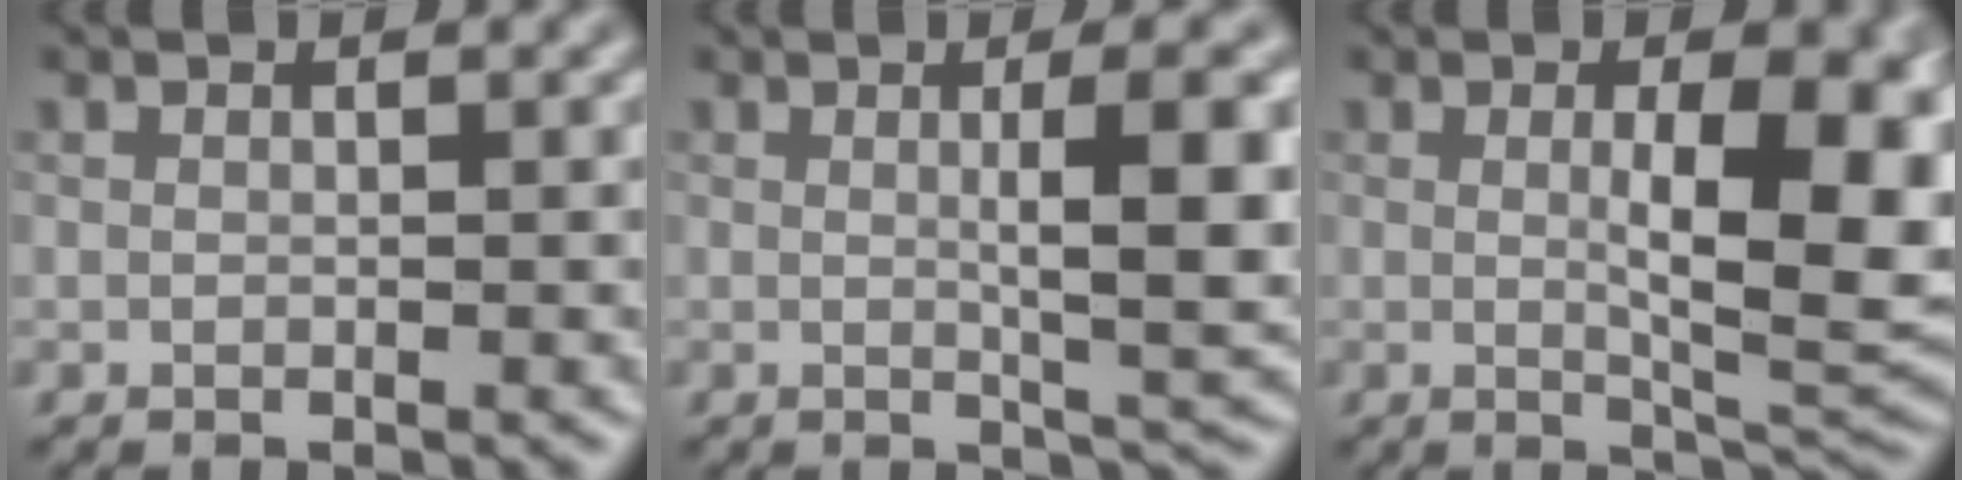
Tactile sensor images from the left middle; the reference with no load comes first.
{"total": 6.1, "force": [0.5, 1.3, 6.0], "torque": [-0.083, 0.001, 0.009]}
{"total": 9.3, "force": [0.6, 2.7, 8.9], "torque": [-0.125, -0.009, 0.015]}